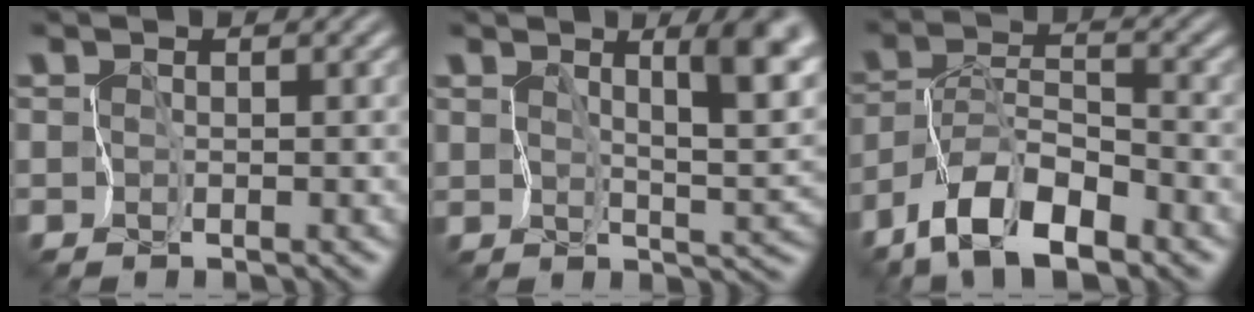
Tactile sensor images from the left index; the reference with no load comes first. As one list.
[{"total": 6.7, "force": [3.4, 2.1, 5.4], "torque": [-0.070, -0.002, 0.057]}, {"total": 7.8, "force": [-5.7, 2.6, 4.6], "torque": [-0.082, 0.009, -0.108]}]